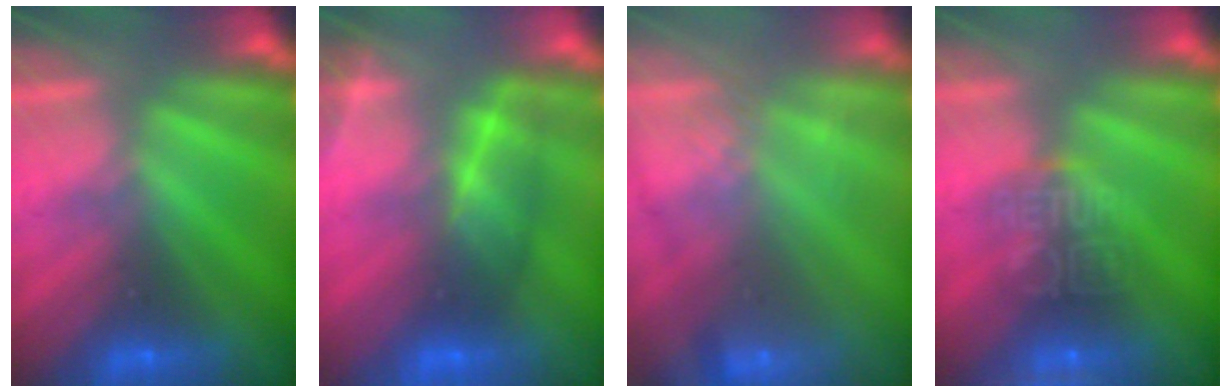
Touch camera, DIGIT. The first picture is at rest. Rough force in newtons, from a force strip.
{"total": 3.7}
{"total": 3.0}
{"total": 6.3}